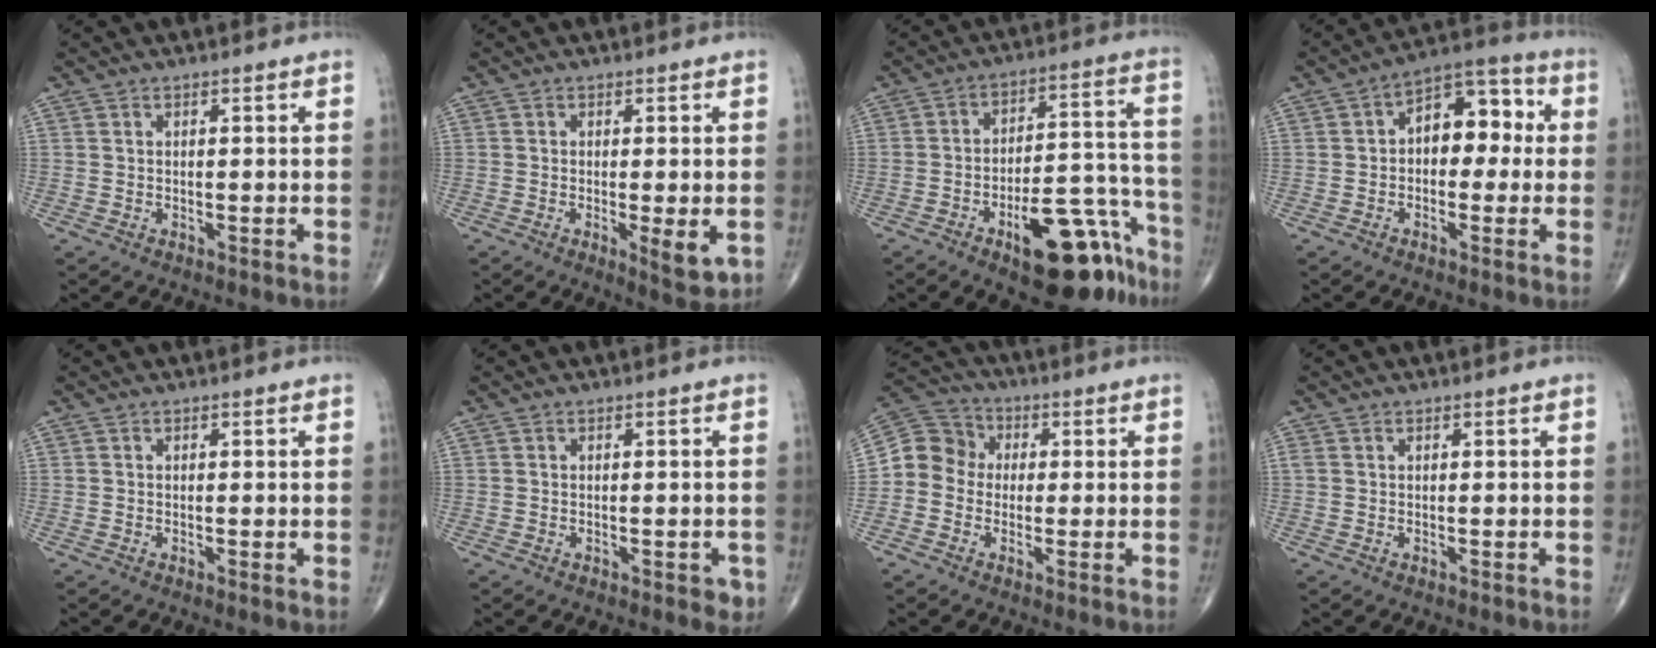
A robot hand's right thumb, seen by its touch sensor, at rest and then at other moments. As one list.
[{"total": 4.9, "force": [-1.0, 1.4, 4.5], "torque": [-0.069, -0.014, -0.015]}, {"total": 17.8, "force": [-10.6, 7.0, 12.4], "torque": [-0.119, 0.095, -0.149]}, {"total": 10.8, "force": [0.8, 6.9, 8.3], "torque": [-0.076, 0.036, -0.003]}, {"total": 0.5, "force": [0.0, 0.1, 0.5], "torque": [-0.010, -0.002, -0.004]}, {"total": 1.2, "force": [-0.5, 0.5, 1.0], "torque": [-0.011, -0.001, -0.007]}, {"total": 8.4, "force": [-0.4, 7.7, 3.3], "torque": [-0.038, 0.030, -0.024]}, {"total": 0.6, "force": [0.2, 0.5, 0.3], "torque": [-0.008, 0.006, 0.005]}]